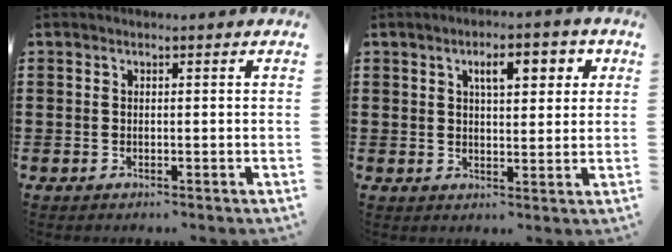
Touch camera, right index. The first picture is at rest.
{"total": 5.3, "force": [2.2, 2.1, 4.4], "torque": [-0.069, 0.001, 0.029]}